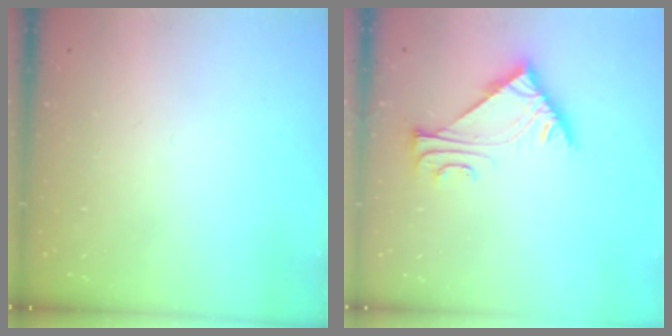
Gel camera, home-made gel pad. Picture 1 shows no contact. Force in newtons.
{"total": 5.5, "press": 5.5, "slide": 0.9}